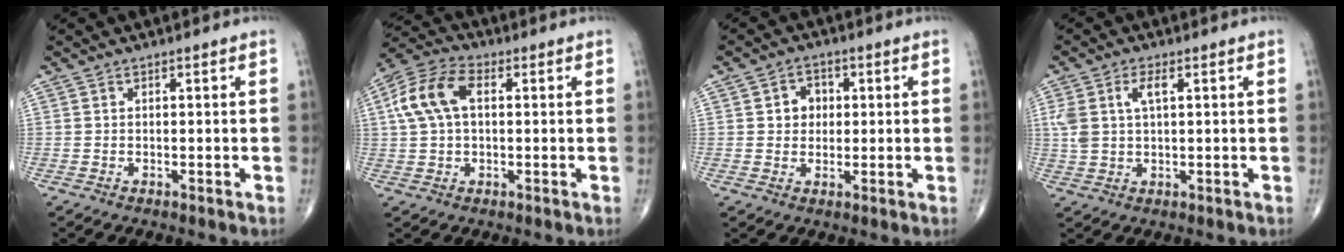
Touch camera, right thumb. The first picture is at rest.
{"total": 10.2, "force": [1.9, 5.6, 8.3], "torque": [-0.182, 0.028, 0.031]}
{"total": 4.4, "force": [0.8, 3.8, 2.2], "torque": [-0.008, 0.005, 0.008]}
{"total": 5.8, "force": [1.7, 2.8, 4.8], "torque": [-0.115, 0.012, 0.039]}